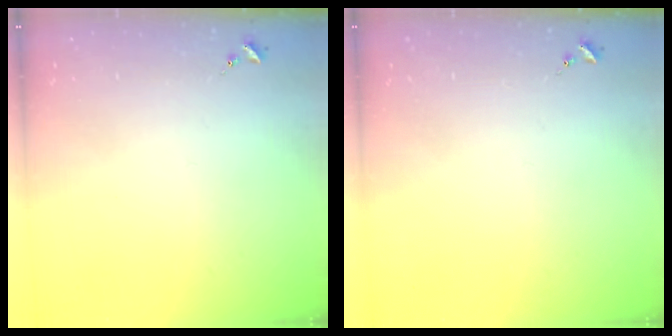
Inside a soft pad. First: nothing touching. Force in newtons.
{"total": 0.0}